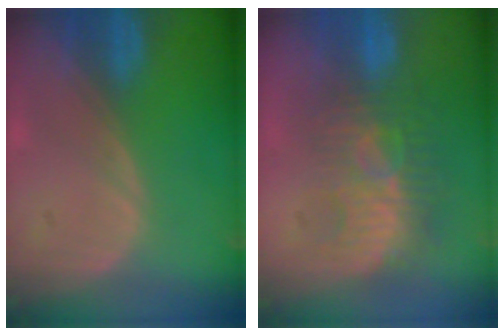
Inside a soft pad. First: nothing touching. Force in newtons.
{"total": 8.6, "press": 8.1, "slide": 2.9}